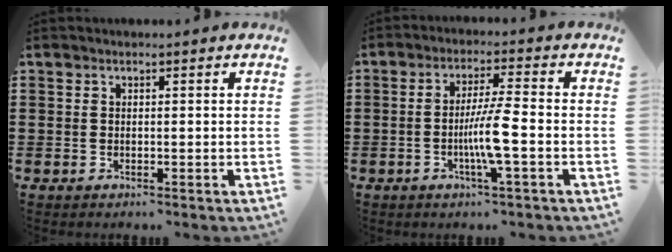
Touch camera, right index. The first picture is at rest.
{"total": 6.4, "force": [-1.8, -0.2, 6.1], "torque": [-0.117, -0.011, -0.040]}